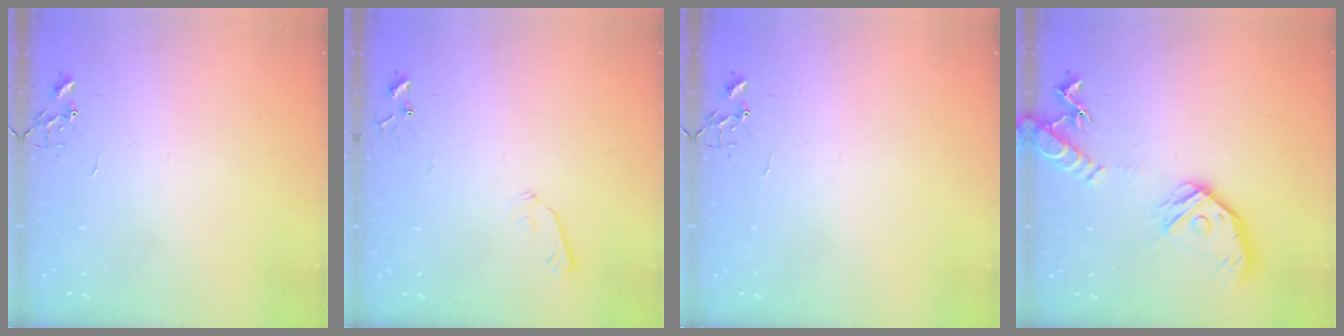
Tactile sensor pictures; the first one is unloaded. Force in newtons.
{"total": 5.8, "press": 5.8, "slide": 0.5}
{"total": 0.0}
{"total": 17.1, "press": 16.9, "slide": 2.2}